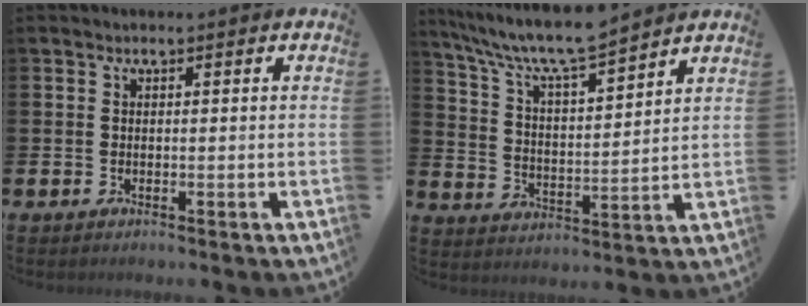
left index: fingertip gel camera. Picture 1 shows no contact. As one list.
[{"total": 8.8, "force": [8.0, 0.9, 3.4], "torque": [-0.098, -0.045, 0.141]}]